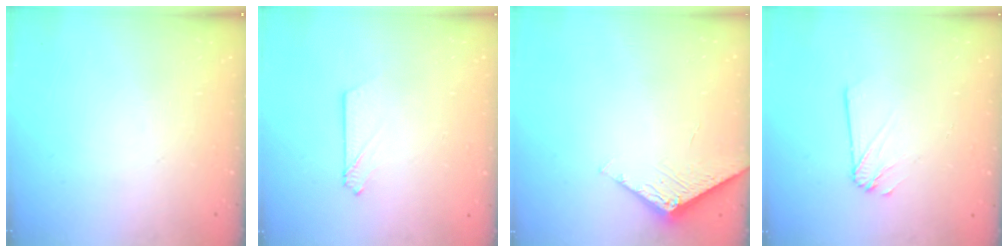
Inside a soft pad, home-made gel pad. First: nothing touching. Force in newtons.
{"total": 2.6, "press": 2.6, "slide": 0.3}
{"total": 3.6, "press": 3.6, "slide": 0.3}
{"total": 2.2, "press": 2.2, "slide": 0.1}